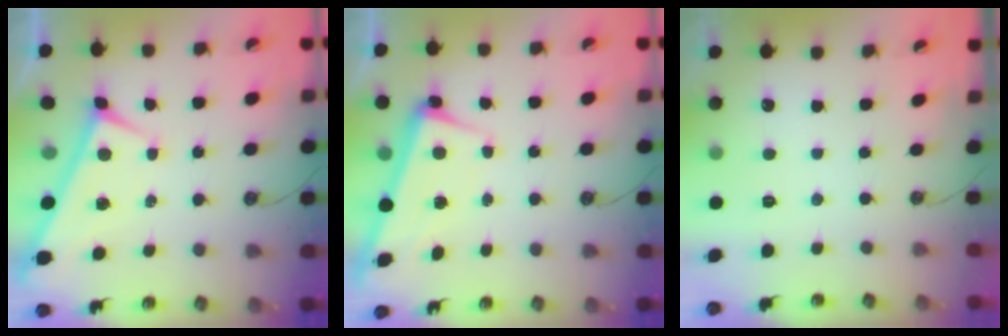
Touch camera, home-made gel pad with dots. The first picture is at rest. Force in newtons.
{"total": 2.4, "press": 2.2, "slide": 0.9}
{"total": 0.0}